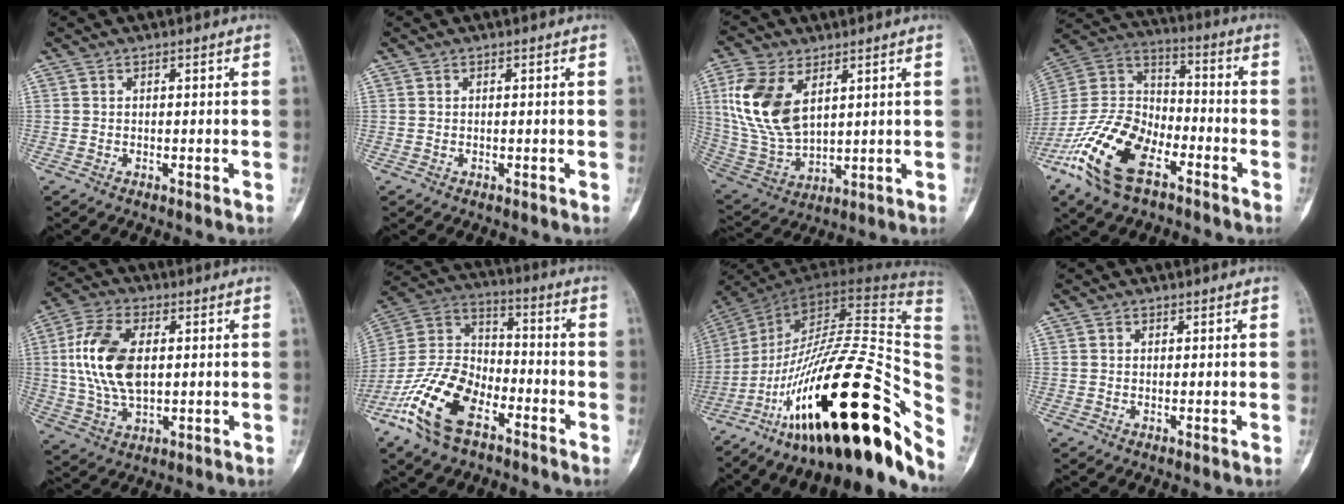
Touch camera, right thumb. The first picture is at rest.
{"total": 0.0}
{"total": 14.9, "force": [5.2, 8.6, 11.1], "torque": [-0.225, -0.016, 0.115]}
{"total": 19.4, "force": [-10.5, 10.1, 12.9], "torque": [-0.252, 0.056, -0.204]}
{"total": 14.3, "force": [1.8, 8.1, 11.7], "torque": [-0.236, 0.004, 0.034]}
{"total": 17.5, "force": [-9.4, 9.2, 11.5], "torque": [-0.229, 0.055, -0.187]}
{"total": 40.2, "force": [-16.7, 13.6, 33.9], "torque": [-0.442, 0.075, -0.263]}
{"total": 0.8, "force": [0.3, 0.7, 0.1], "torque": [0.004, -0.001, 0.004]}